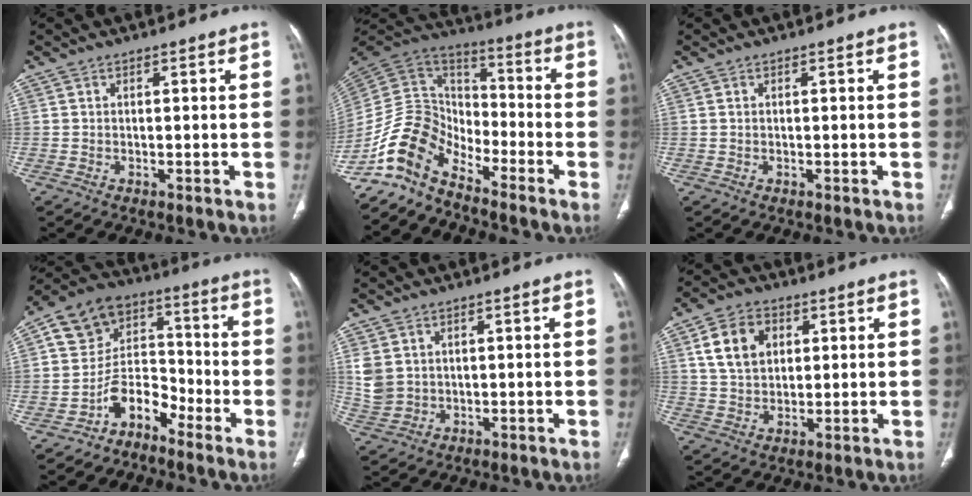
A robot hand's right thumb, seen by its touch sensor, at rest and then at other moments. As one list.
[{"total": 12.8, "force": [-9.5, 6.6, 5.4], "torque": [-0.090, 0.092, -0.198]}, {"total": 0.0}, {"total": 10.9, "force": [-5.5, 8.4, 4.2], "torque": [-0.035, 0.077, -0.113]}, {"total": 5.3, "force": [1.2, 4.4, 2.7], "torque": [-0.054, -0.005, 0.038]}, {"total": 9.6, "force": [3.1, 7.1, 5.7], "torque": [-0.077, -0.001, 0.058]}]